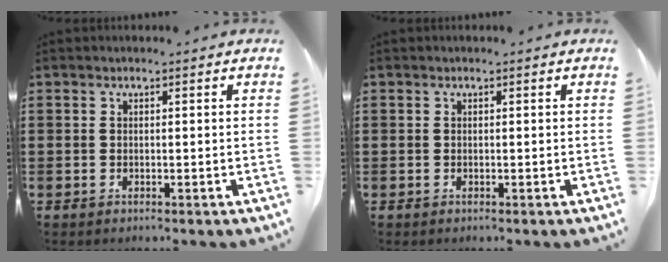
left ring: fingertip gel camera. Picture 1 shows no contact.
{"total": 0.0}